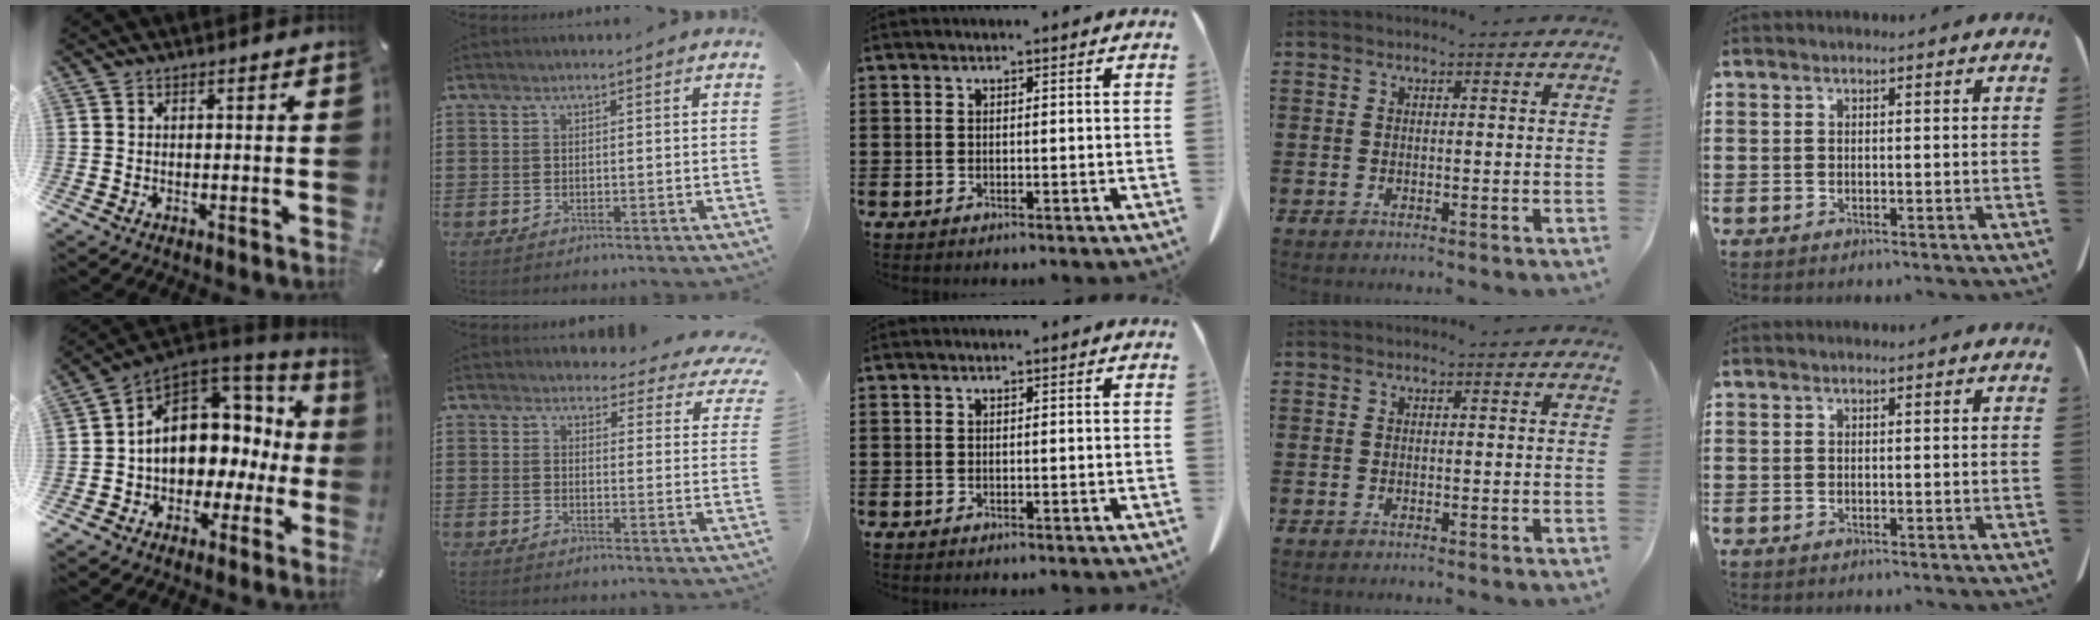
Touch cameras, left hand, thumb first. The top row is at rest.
{"thumb": {"total": 11.8, "force": [2.2, 9.4, 6.9], "torque": [-0.114, -0.022, 0.040]}, "index": {"total": 3.7, "force": [3.5, 0.9, 0.7], "torque": [-0.024, -0.016, 0.060]}}